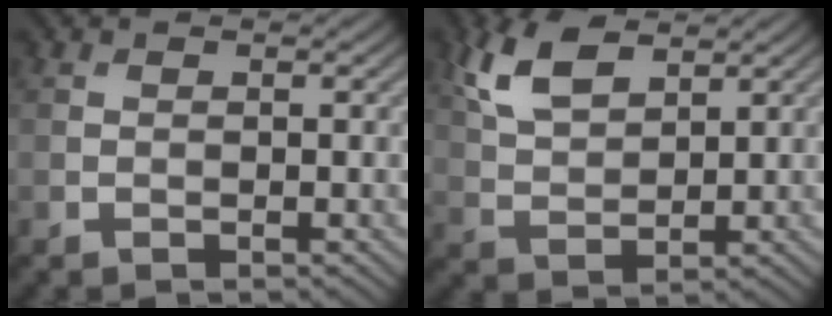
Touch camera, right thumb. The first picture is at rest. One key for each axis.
{"total": 6.8, "fx": 4.0, "fy": 3.1, "fz": 4.5, "tx": -0.113, "ty": 0.006, "tz": 0.082}